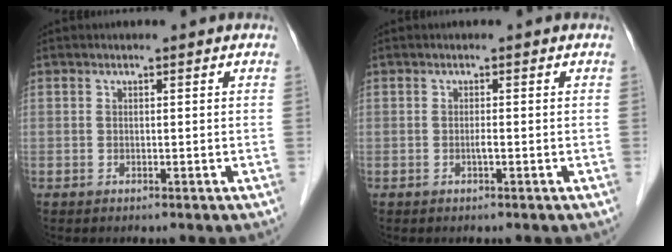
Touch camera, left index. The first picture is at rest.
{"total": 2.3, "force": [-2.3, -0.5, 0.0], "torque": [-0.001, -0.006, -0.039]}